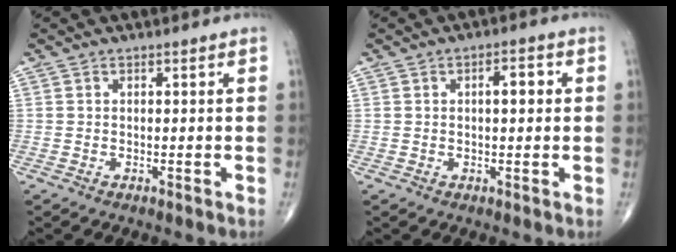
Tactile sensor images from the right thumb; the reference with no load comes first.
{"total": 3.7, "force": [0.6, 1.5, 3.4], "torque": [-0.043, 0.008, 0.007]}